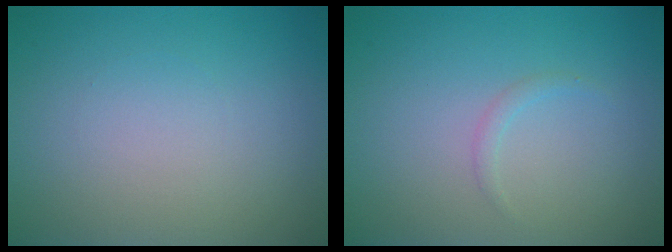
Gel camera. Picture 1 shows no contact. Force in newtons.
{"total": 0.7, "press": 0.7, "slide": 0.1}